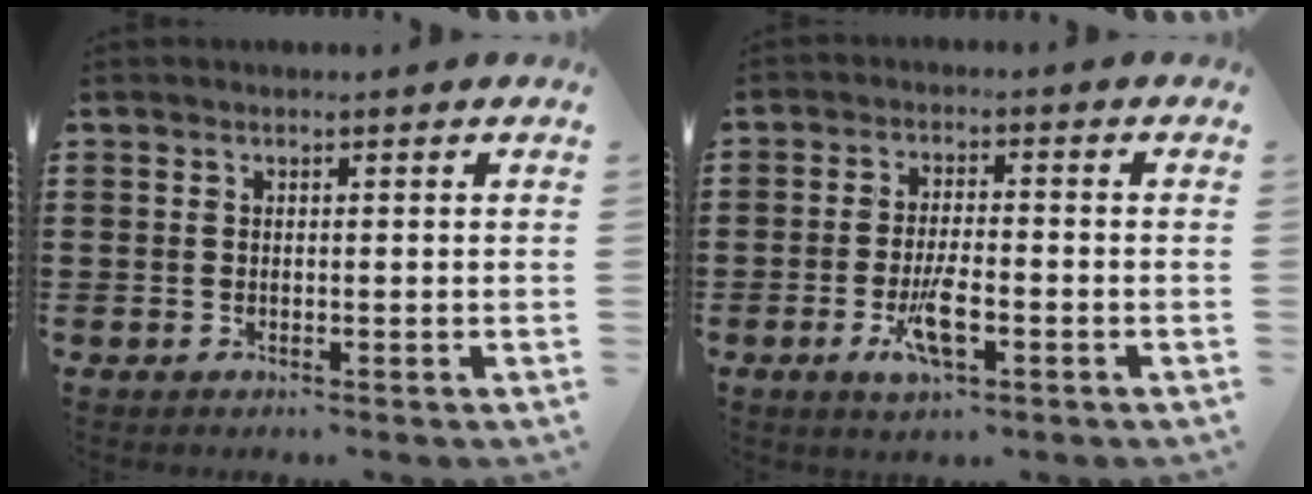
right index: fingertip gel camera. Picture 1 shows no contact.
{"total": 6.2, "force": [-2.4, 1.9, 5.3], "torque": [-0.113, -0.007, -0.047]}